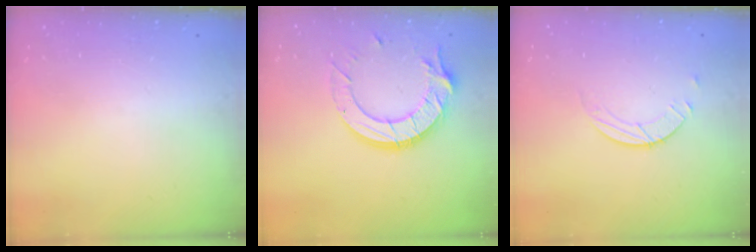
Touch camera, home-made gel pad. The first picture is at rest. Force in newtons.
{"total": 15.2, "press": 15.2, "slide": 1.3}
{"total": 2.5, "press": 2.4, "slide": 0.2}